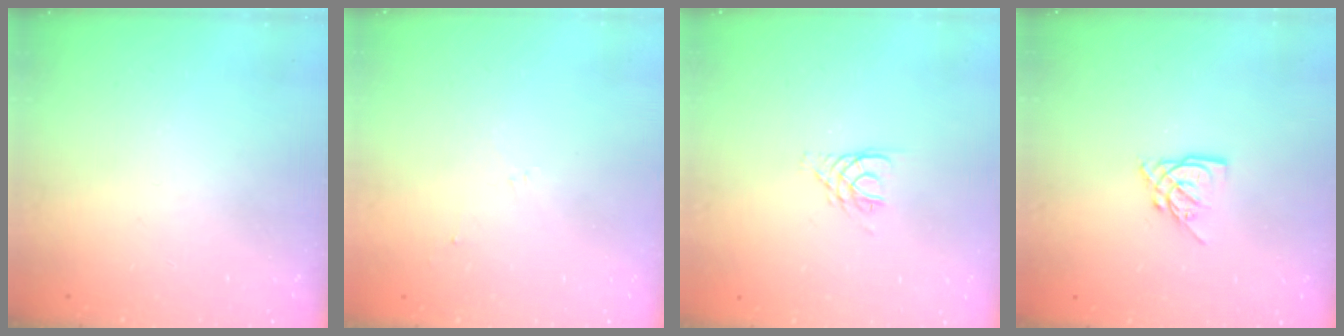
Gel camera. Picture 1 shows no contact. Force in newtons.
{"total": 2.2, "press": 2.1, "slide": 0.7}
{"total": 3.9, "press": 3.9, "slide": 0.5}
{"total": 5.0, "press": 5.0, "slide": 0.6}